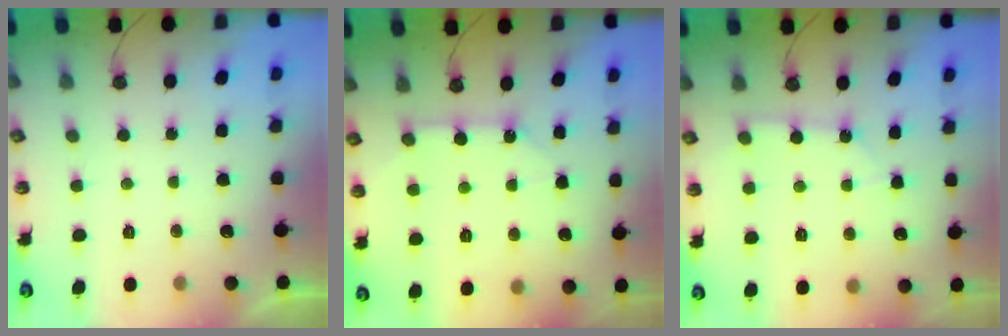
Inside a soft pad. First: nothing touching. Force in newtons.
{"total": 7.7, "press": 7.6, "slide": 0.4}
{"total": 1.9, "press": 1.9, "slide": 0.3}